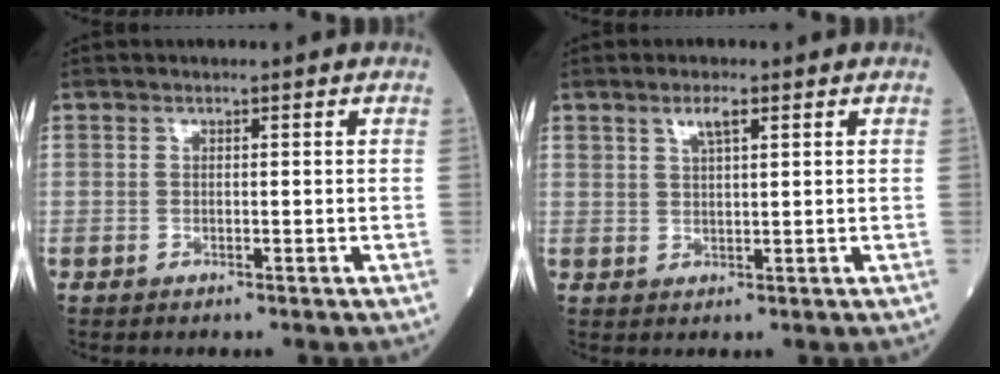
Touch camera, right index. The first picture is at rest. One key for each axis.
{"total": 2.6, "fx": 1.5, "fy": 0.6, "fz": 2.0, "tx": -0.041, "ty": 0.004, "tz": 0.030}